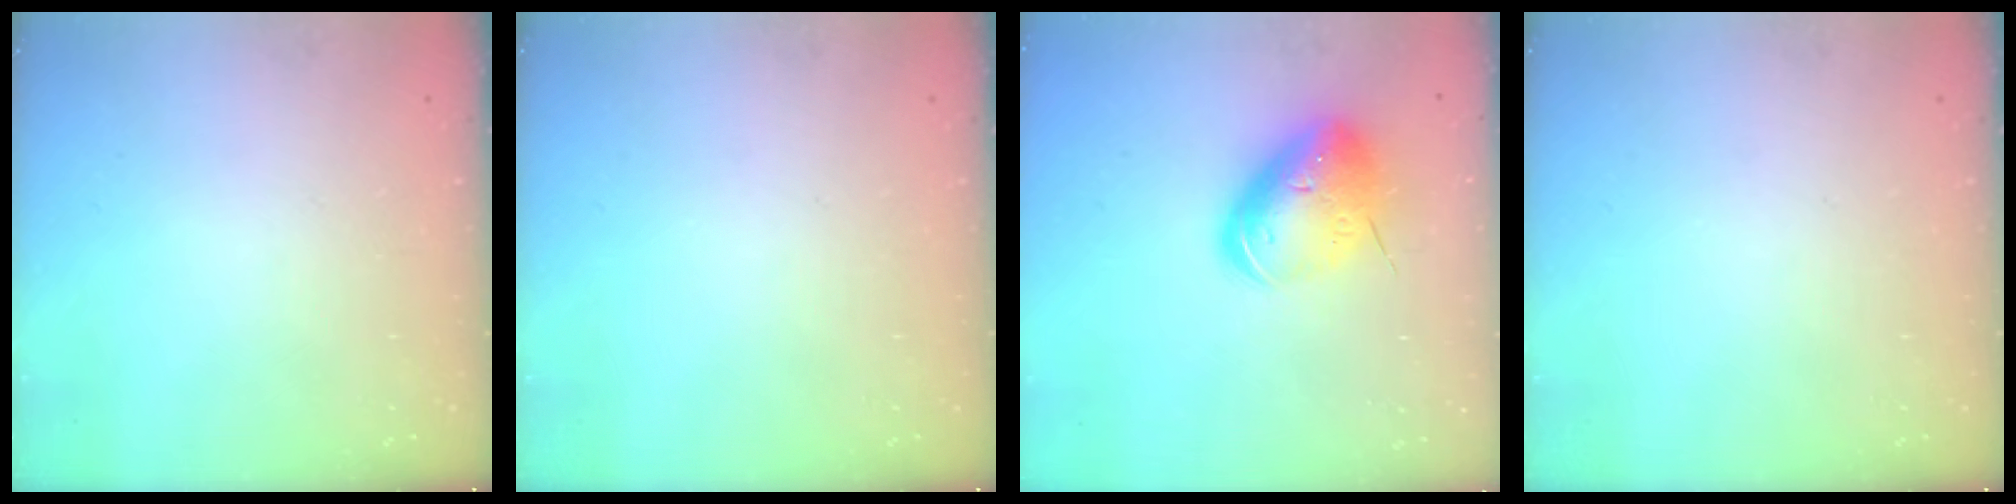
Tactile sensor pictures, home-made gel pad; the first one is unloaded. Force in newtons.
{"total": 0.0}
{"total": 16.4, "press": 16.2, "slide": 2.8}
{"total": 0.0}